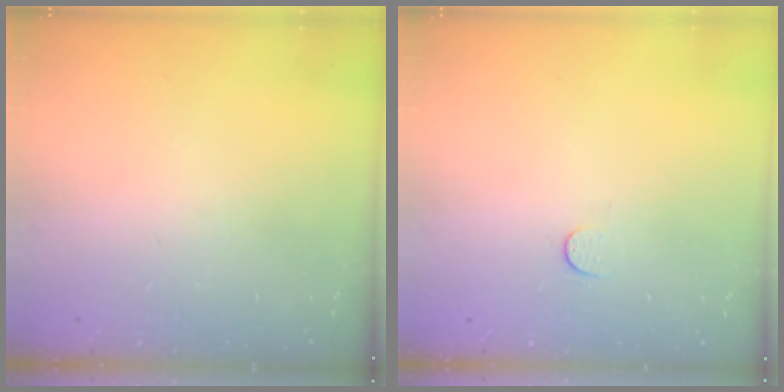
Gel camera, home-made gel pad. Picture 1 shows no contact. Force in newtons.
{"total": 2.8, "press": 2.8, "slide": 0.4}